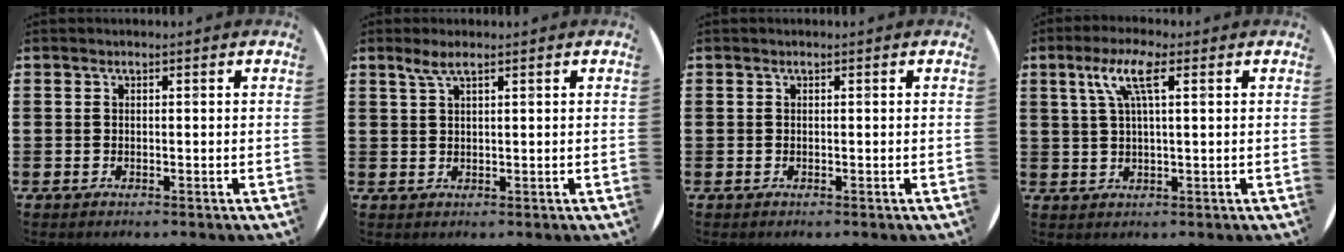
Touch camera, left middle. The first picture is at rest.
{"total": 2.3, "force": [1.6, 0.3, 1.7], "torque": [-0.034, 0.004, 0.027]}
{"total": 0.0}
{"total": 5.9, "force": [2.6, 1.2, 5.1], "torque": [-0.108, 0.013, 0.040]}